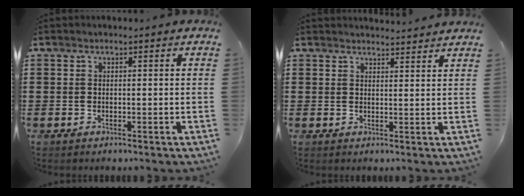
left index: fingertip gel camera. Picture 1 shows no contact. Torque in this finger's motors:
{"motor_torque": [0.84, -0.79, 0.13, -0.01]}